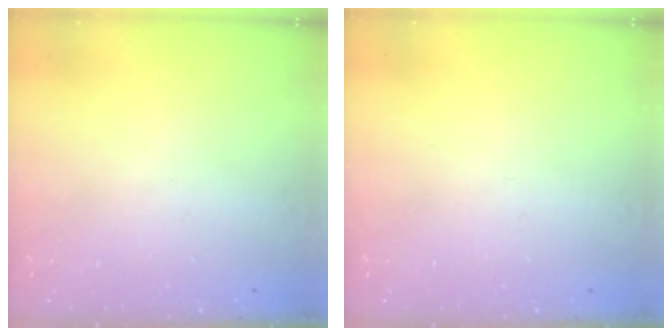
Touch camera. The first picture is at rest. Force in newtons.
{"total": 0.0}